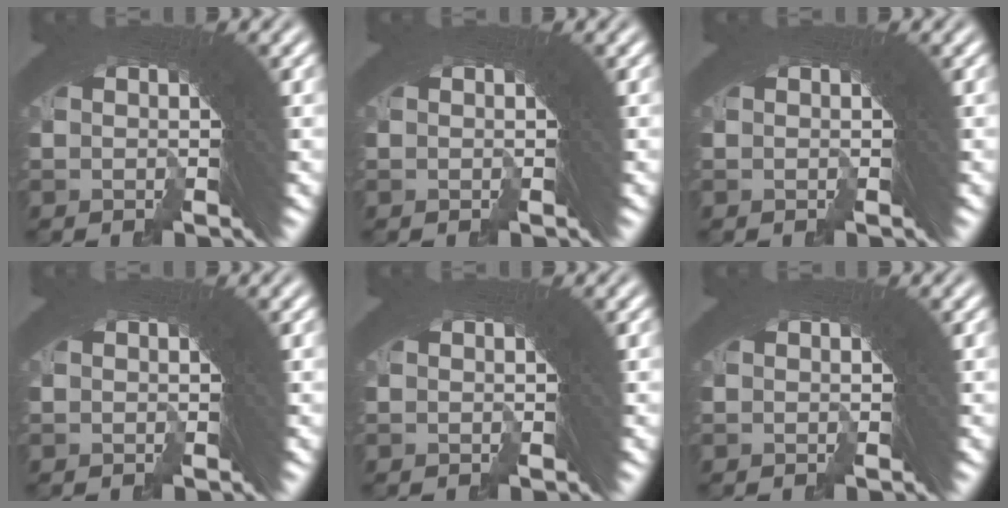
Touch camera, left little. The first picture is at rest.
{"total": 0.0}
{"total": 0.0}
{"total": 0.0}
{"total": 0.0}
{"total": 0.0}